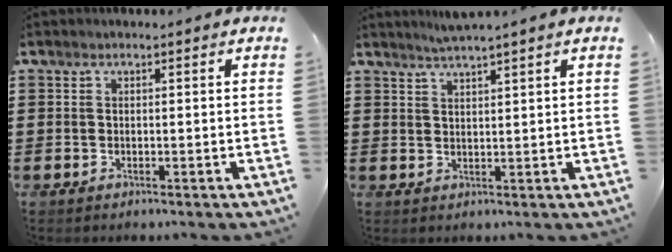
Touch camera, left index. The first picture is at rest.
{"total": 2.5, "force": [2.3, -0.6, 0.7], "torque": [-0.018, -0.003, 0.042]}